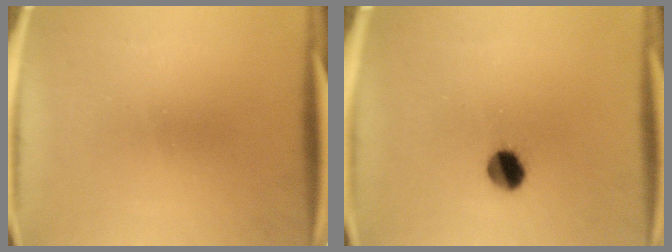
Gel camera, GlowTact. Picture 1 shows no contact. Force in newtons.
{"total": 6.0}